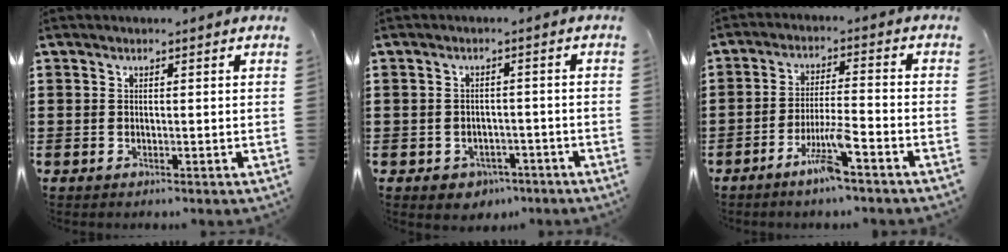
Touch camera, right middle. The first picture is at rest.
{"total": 2.2, "force": [-1.8, 1.3, 0.1], "torque": [-0.011, 0.003, -0.041]}
{"total": 6.9, "force": [-4.6, 0.4, 5.1], "torque": [-0.115, -0.013, -0.089]}